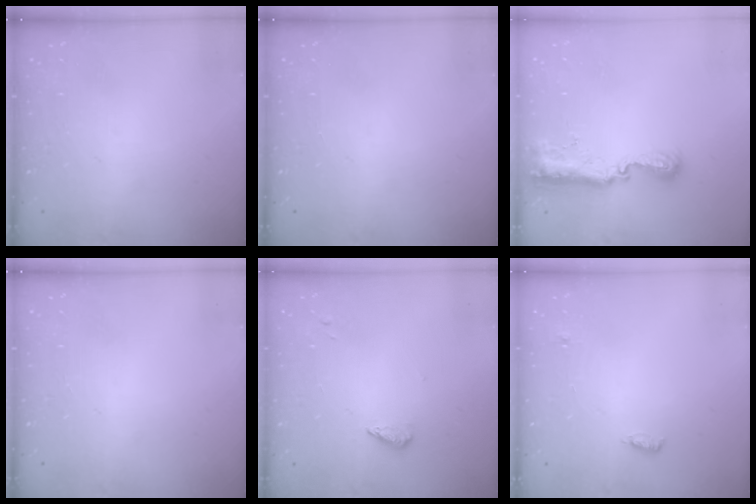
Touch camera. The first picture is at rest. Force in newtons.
{"total": 0.0}
{"total": 9.4, "press": 9.4, "slide": 0.8}
{"total": 0.0}
{"total": 3.4, "press": 3.4, "slide": 0.5}
{"total": 4.5, "press": 4.3, "slide": 1.2}